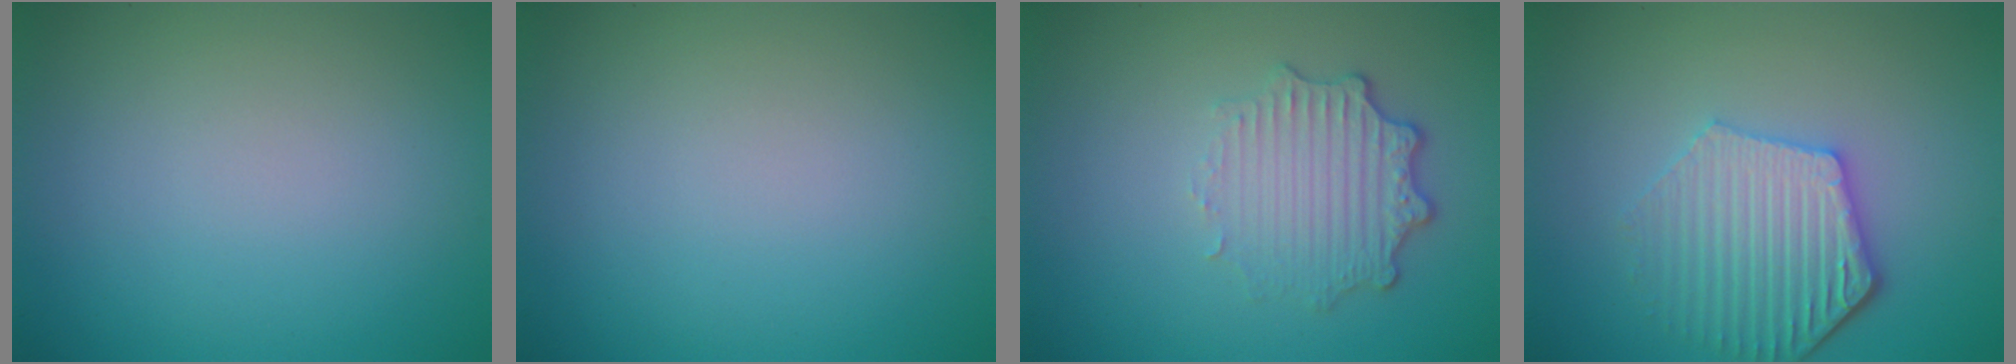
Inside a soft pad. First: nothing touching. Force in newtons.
{"total": 0.0}
{"total": 3.6, "press": 2.8, "slide": 2.2}
{"total": 5.1, "press": 4.2, "slide": 2.9}